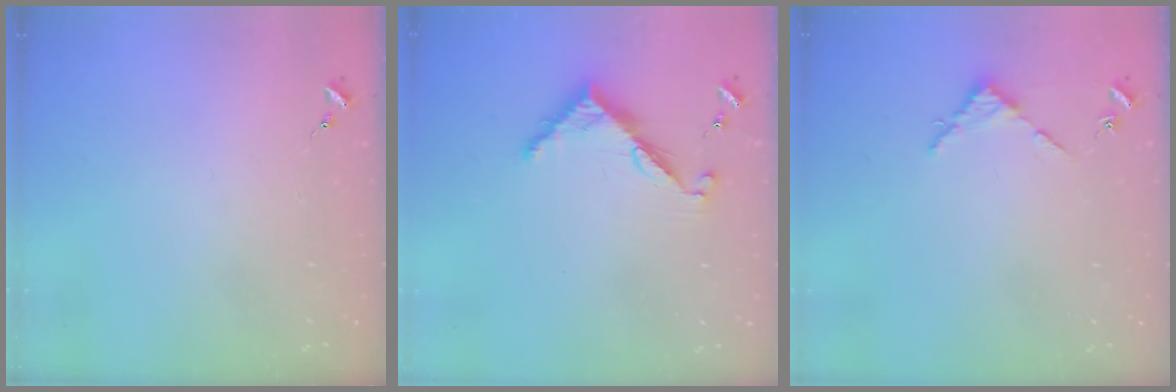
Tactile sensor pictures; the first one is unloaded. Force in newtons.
{"total": 7.7, "press": 7.7, "slide": 0.2}
{"total": 2.7, "press": 2.7, "slide": 0.3}